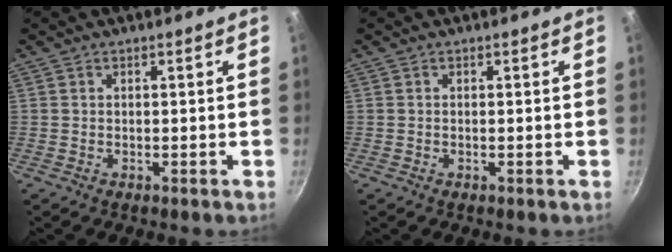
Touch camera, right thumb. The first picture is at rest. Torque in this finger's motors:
{"motor_torque": [-0.42, 0.04, 0.34, -0.21, -0.08]}